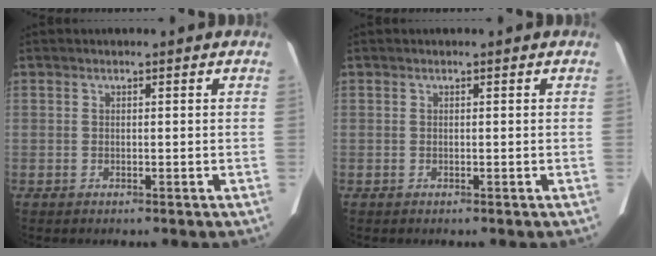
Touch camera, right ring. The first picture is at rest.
{"total": 0.0}